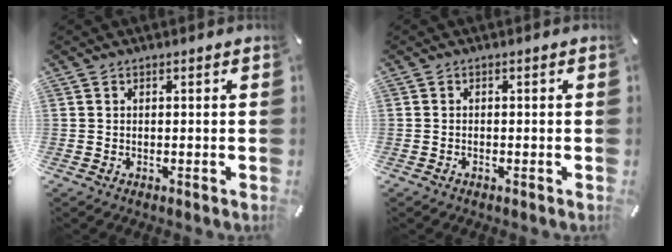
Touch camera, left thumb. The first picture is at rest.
{"total": 0.6, "force": [-0.4, 0.2, 0.4], "torque": [-0.009, -0.001, -0.008]}